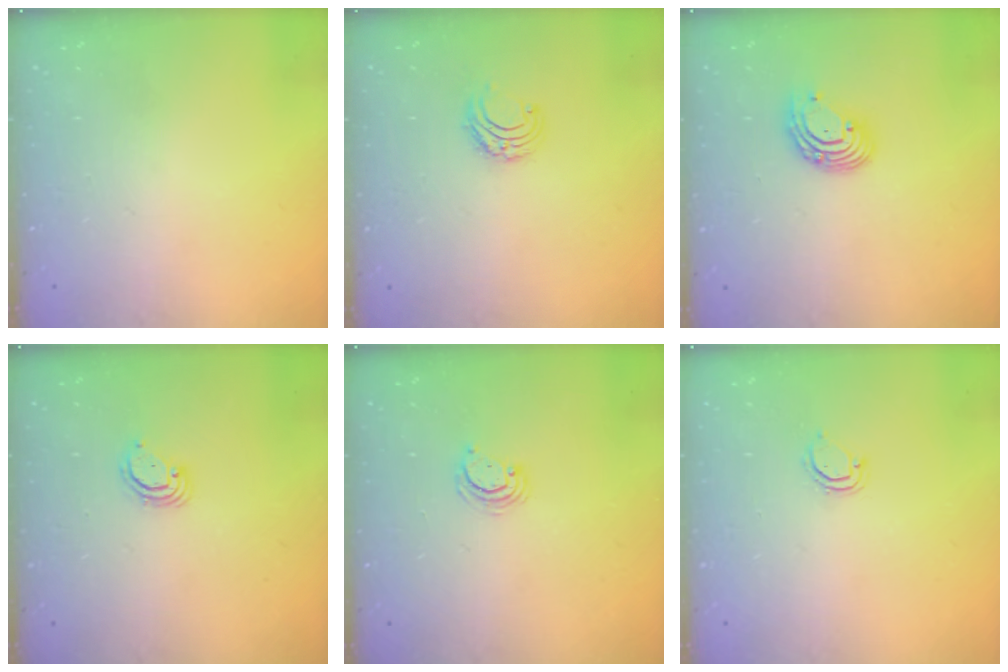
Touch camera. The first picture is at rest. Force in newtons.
{"total": 6.3, "press": 6.3, "slide": 0.5}
{"total": 7.3, "press": 7.3, "slide": 0.8}
{"total": 2.9, "press": 2.9, "slide": 0.2}
{"total": 4.3, "press": 4.3, "slide": 0.4}
{"total": 3.9, "press": 3.9, "slide": 0.3}